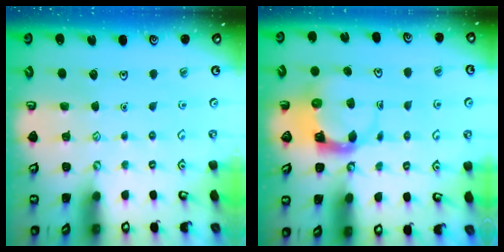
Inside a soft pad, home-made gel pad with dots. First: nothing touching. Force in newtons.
{"total": 3.9, "press": 3.9, "slide": 0.6}